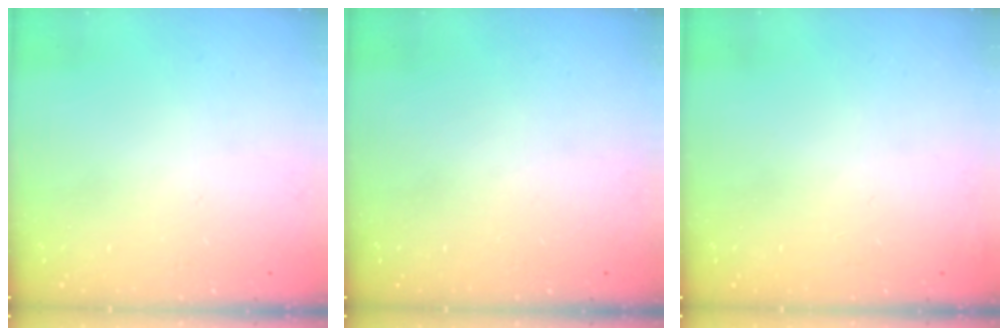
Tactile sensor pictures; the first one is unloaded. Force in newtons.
{"total": 0.0}
{"total": 2.8, "press": 2.2, "slide": 1.7}